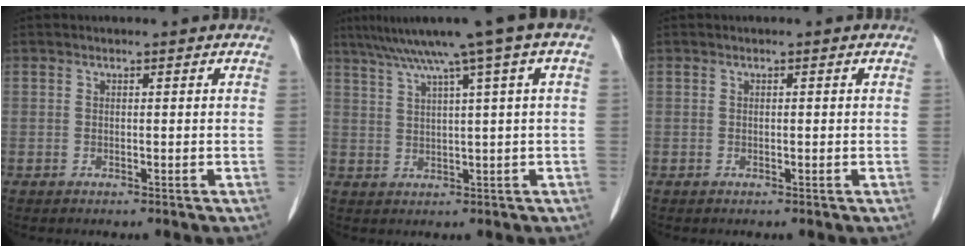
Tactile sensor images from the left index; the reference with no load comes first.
{"total": 11.2, "force": [6.5, -1.1, 9.1], "torque": [-0.142, 0.040, 0.099]}
{"total": 0.0}